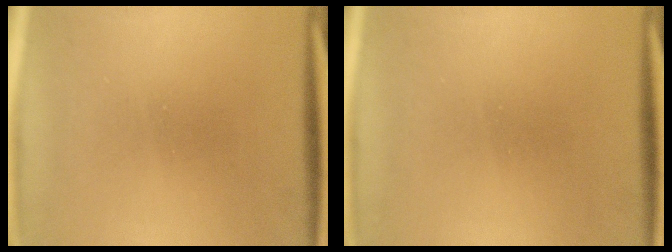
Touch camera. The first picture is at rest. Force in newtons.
{"total": 1.6}